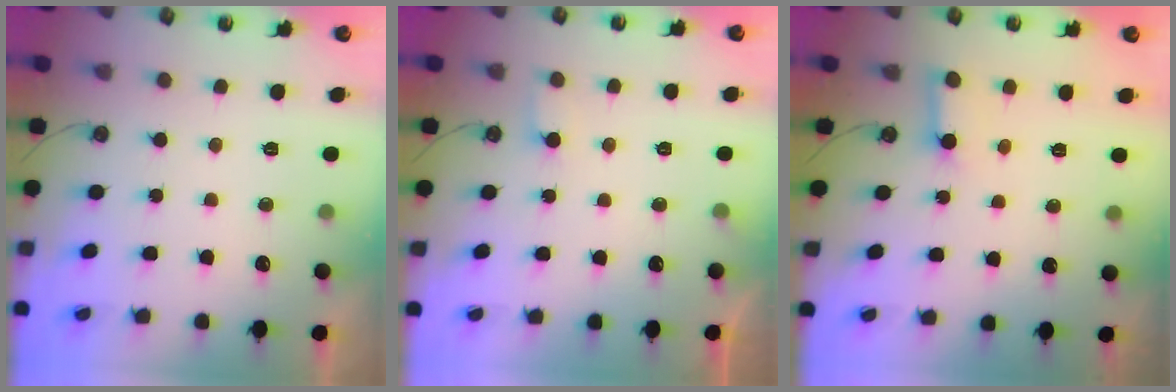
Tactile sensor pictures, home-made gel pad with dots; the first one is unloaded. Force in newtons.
{"total": 5.6, "press": 5.6, "slide": 0.4}
{"total": 4.9, "press": 4.8, "slide": 0.6}